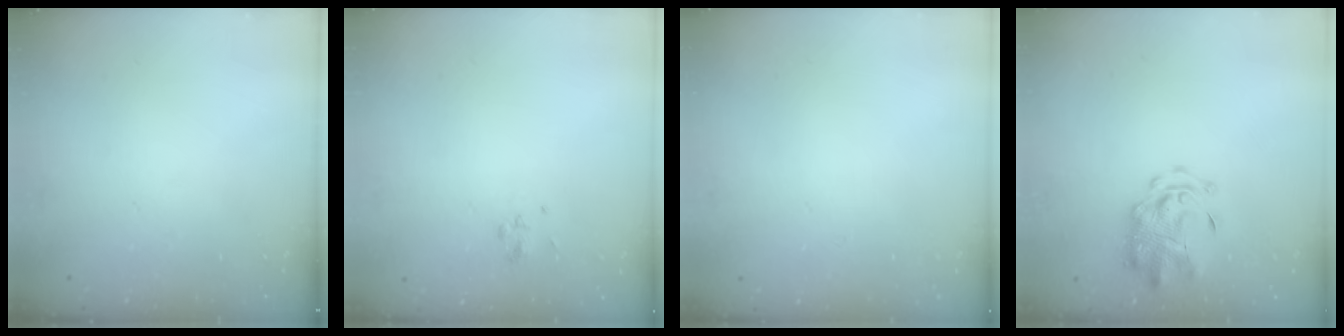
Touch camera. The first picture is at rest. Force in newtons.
{"total": 1.4, "press": 1.3, "slide": 0.4}
{"total": 1.8, "press": 1.8, "slide": 0.2}
{"total": 3.1, "press": 2.9, "slide": 1.0}